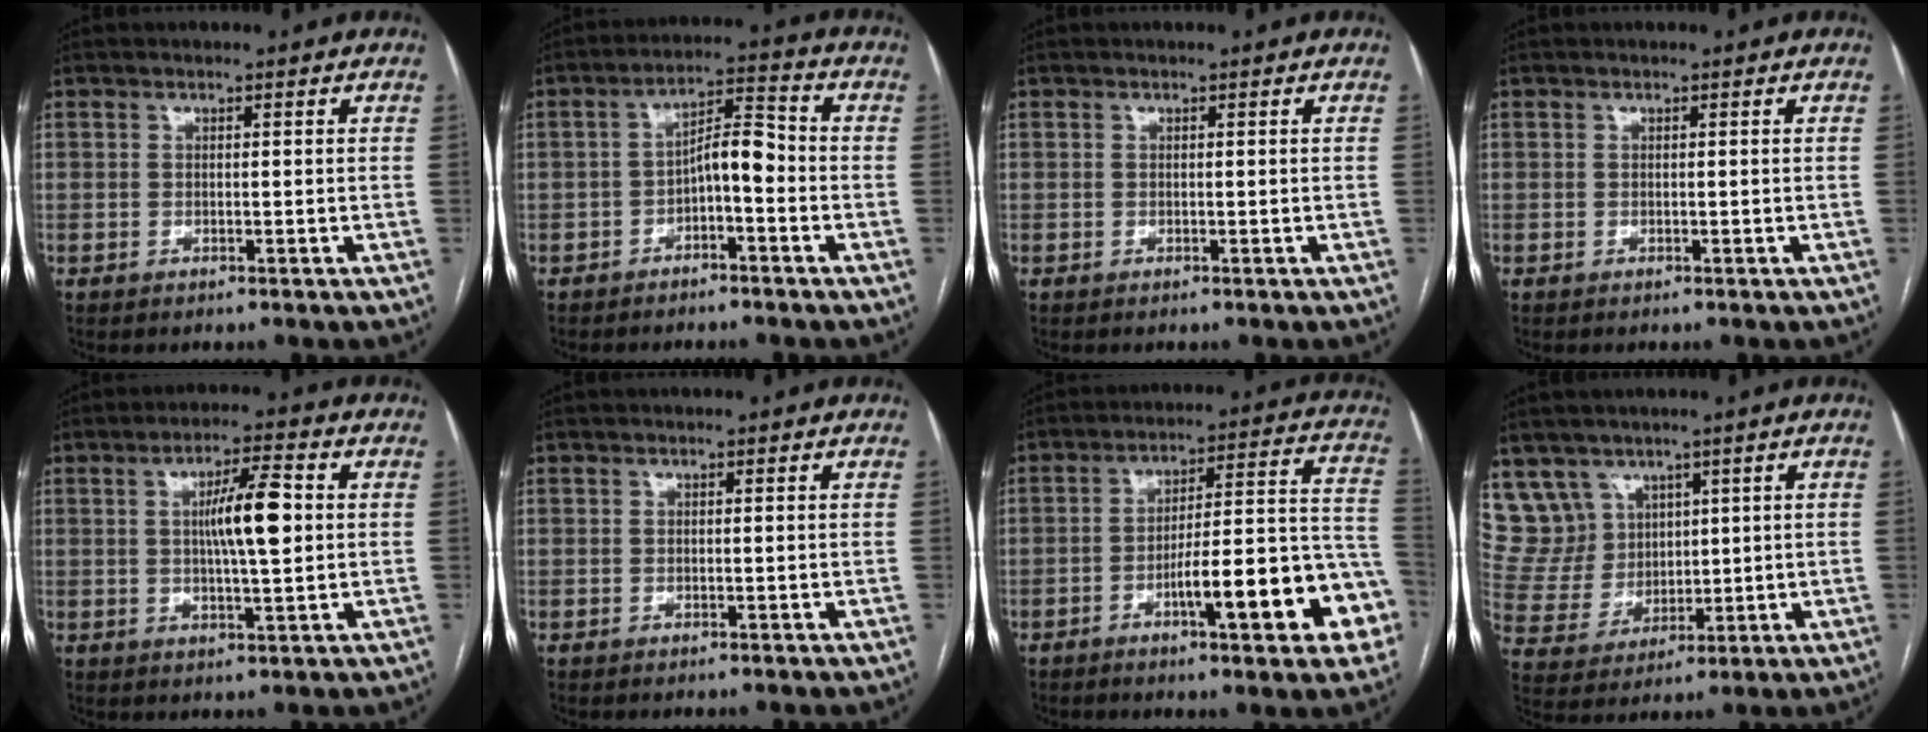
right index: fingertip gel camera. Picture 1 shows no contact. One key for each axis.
{"total": 6.0, "fx": -1.9, "fy": 1.8, "fz": 5.4, "tx": -0.094, "ty": 0.026, "tz": -0.031}
{"total": 0.0}
{"total": 0.0}
{"total": 8.2, "fx": 1.0, "fy": 1.1, "fz": 8.1, "tx": -0.139, "ty": 0.009, "tz": 0.017}
{"total": 0.0}
{"total": 16.7, "fx": -6.6, "fy": 2.7, "fz": 15.1, "tx": -0.169, "ty": 0.033, "tz": -0.084}
{"total": 8.7, "fx": 5.7, "fy": 6.5, "fz": 0.2, "tx": -0.014, "ty": 0.032, "tz": 0.135}